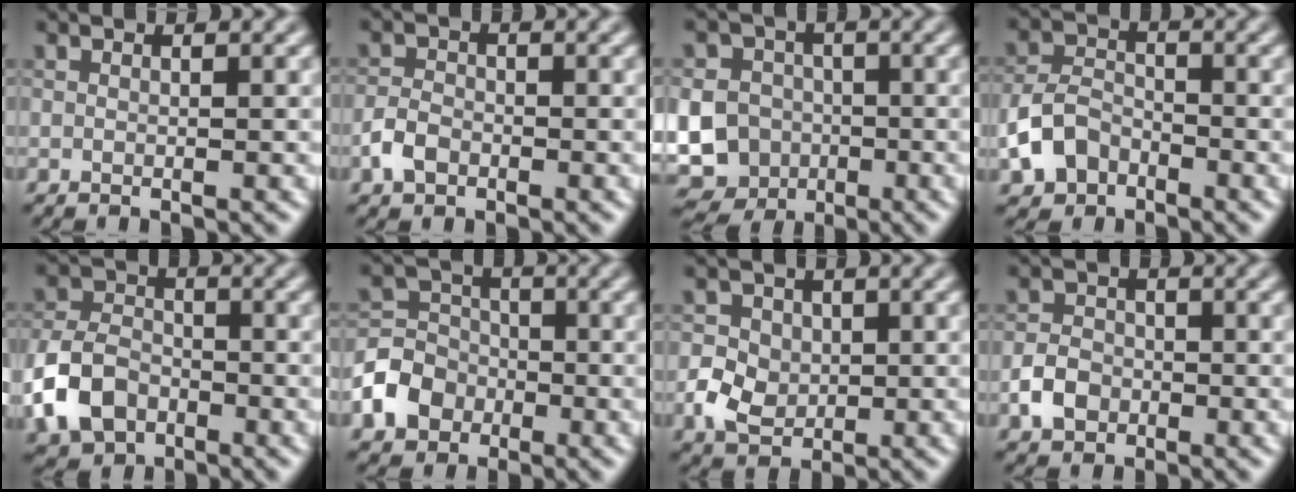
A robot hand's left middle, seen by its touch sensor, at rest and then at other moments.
{"total": 2.2, "force": [-1.2, 1.5, 1.1], "torque": [-0.020, 0.003, -0.029]}
{"total": 14.3, "force": [-3.4, 13.2, 4.4], "torque": [-0.115, -0.014, -0.089]}
{"total": 4.1, "force": [-2.1, 2.9, 2.1], "torque": [-0.043, 0.001, -0.047]}
{"total": 6.1, "force": [-2.5, 4.4, 3.3], "torque": [-0.072, -0.001, -0.057]}
{"total": 5.4, "force": [-2.3, 4.4, 2.1], "torque": [-0.033, 0.001, -0.063]}
{"total": 3.6, "force": [-0.6, 3.0, 1.8], "torque": [-0.032, 0.000, -0.011]}
{"total": 2.8, "force": [-1.2, 2.2, 1.3], "torque": [-0.020, 0.003, -0.026]}